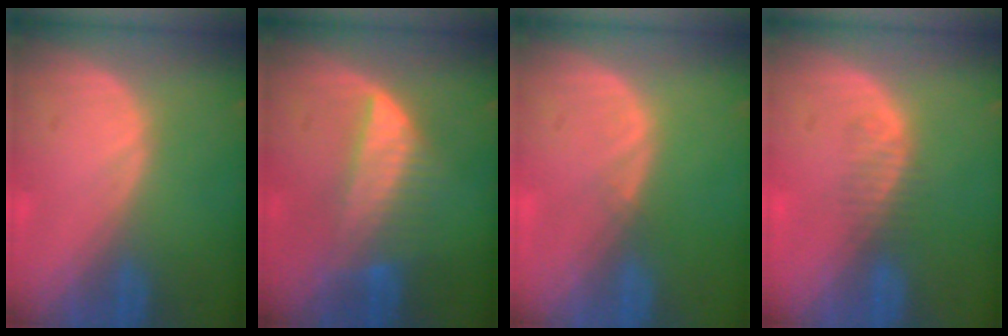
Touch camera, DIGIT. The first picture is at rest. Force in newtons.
{"total": 6.3, "press": 6.3, "slide": 0.2}
{"total": 0.5, "press": 0.5, "slide": 0.1}
{"total": 1.9, "press": 1.6, "slide": 1.0}